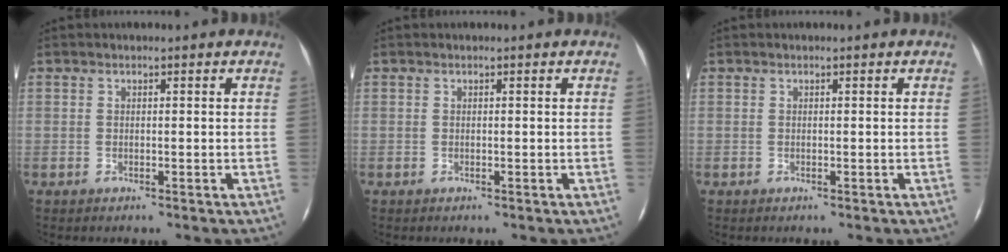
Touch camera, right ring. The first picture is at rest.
{"total": 0.0}
{"total": 0.0}